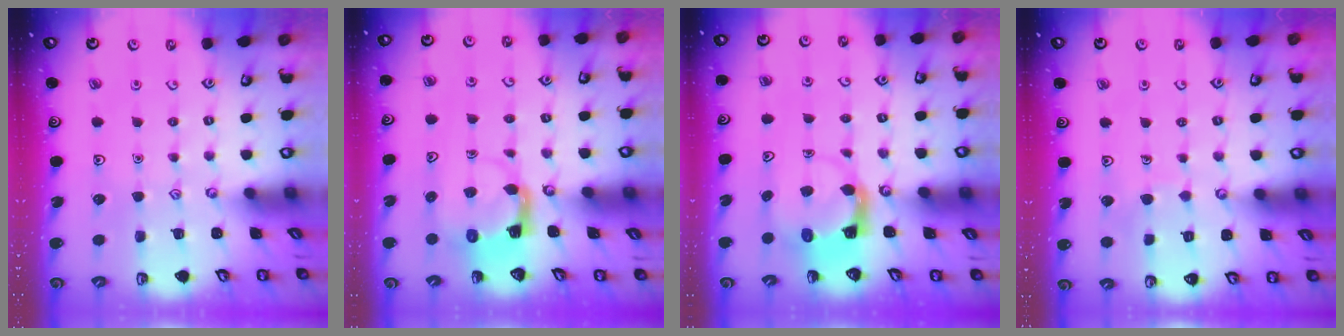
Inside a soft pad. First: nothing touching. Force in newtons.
{"total": 4.0, "press": 3.9, "slide": 0.7}
{"total": 3.9, "press": 3.9, "slide": 0.4}
{"total": 3.6, "press": 3.6, "slide": 0.2}